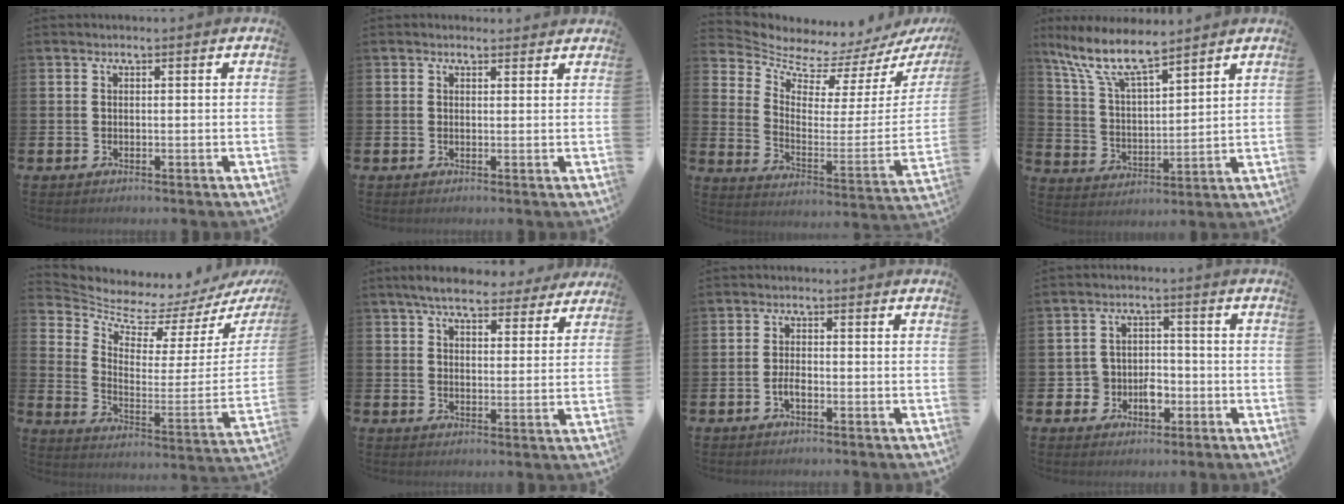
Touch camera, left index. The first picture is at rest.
{"total": 1.1, "force": [1.0, 0.4, 0.1], "torque": [0.006, 0.002, 0.016]}
{"total": 6.0, "force": [5.8, 1.6, 0.3], "torque": [-0.041, -0.066, 0.094]}
{"total": 9.6, "force": [8.0, 2.2, 4.9], "torque": [-0.127, -0.032, 0.144]}
{"total": 5.7, "force": [5.5, 1.5, 0.6], "torque": [-0.043, -0.066, 0.089]}
{"total": 7.2, "force": [6.6, 1.8, 2.3], "torque": [-0.055, -0.026, 0.118]}
{"total": 1.9, "force": [-0.7, 0.8, 1.5], "torque": [-0.034, 0.003, -0.013]}
{"total": 4.2, "force": [-1.6, 3.7, 1.2], "torque": [-0.022, 0.002, -0.037]}